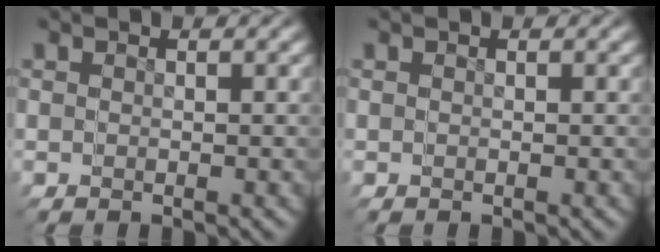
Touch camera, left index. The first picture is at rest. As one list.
[{"total": 0.0}]